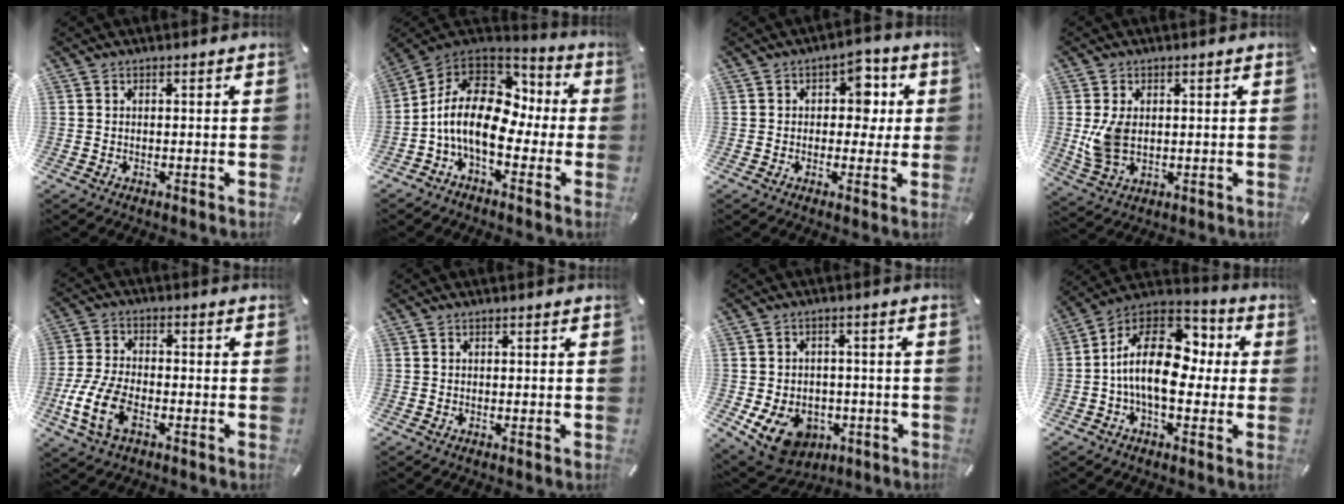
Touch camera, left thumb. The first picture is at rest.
{"total": 16.2, "force": [-2.5, 9.8, 12.6], "torque": [-0.252, 0.013, -0.043]}
{"total": 7.5, "force": [1.0, 5.6, 4.8], "torque": [-0.046, -0.002, 0.007]}
{"total": 7.3, "force": [0.8, 4.9, 5.3], "torque": [-0.111, -0.006, 0.012]}
{"total": 10.5, "force": [-4.3, 6.0, 7.6], "torque": [-0.174, 0.002, -0.080]}
{"total": 0.0}
{"total": 10.4, "force": [-4.2, 7.8, 5.5], "torque": [-0.106, 0.021, -0.072]}
{"total": 18.2, "force": [-0.2, 11.1, 14.5], "torque": [-0.272, 0.005, -0.003]}